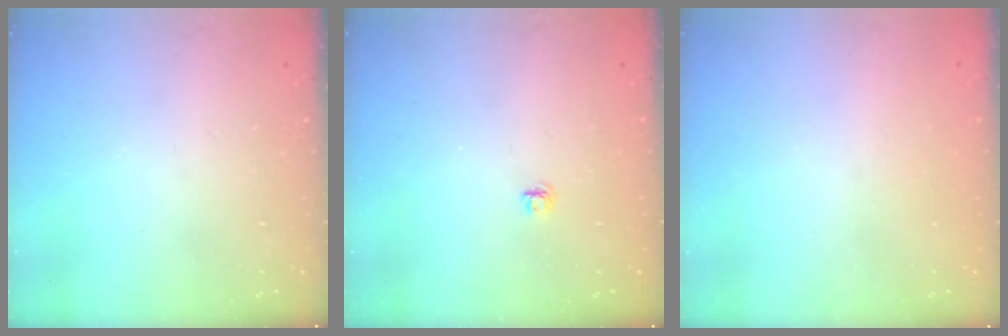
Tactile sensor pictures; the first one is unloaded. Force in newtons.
{"total": 4.1, "press": 4.1, "slide": 0.5}
{"total": 0.9, "press": 0.9, "slide": 0.1}